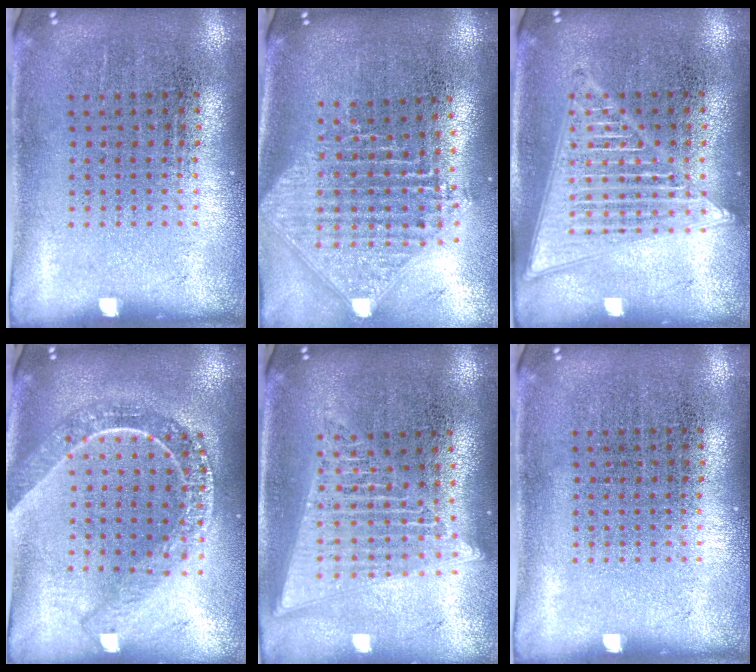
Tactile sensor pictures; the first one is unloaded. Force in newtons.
{"total": 2.3, "press": 1.8, "slide": 1.5}
{"total": 3.2, "press": 3.2, "slide": 0.2}
{"total": 2.3, "press": 1.9, "slide": 1.2}
{"total": 2.0, "press": 1.8, "slide": 1.0}
{"total": 0.0}